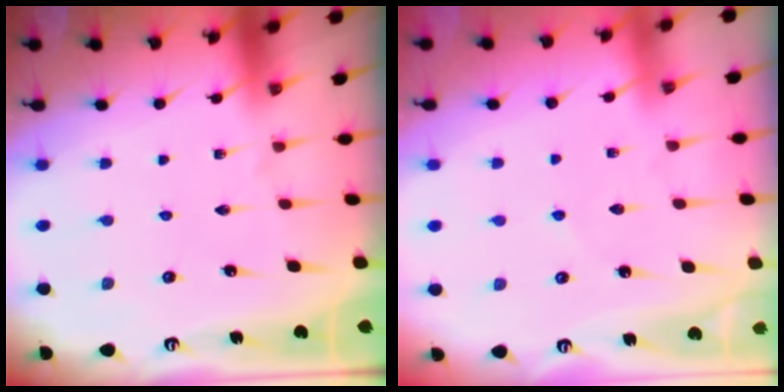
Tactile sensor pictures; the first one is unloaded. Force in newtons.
{"total": 1.8, "press": 1.8, "slide": 0.2}